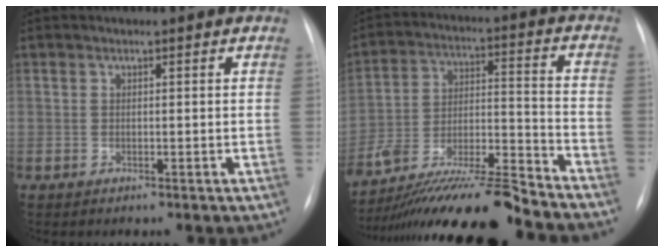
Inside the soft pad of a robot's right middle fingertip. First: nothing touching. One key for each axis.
{"total": 19.0, "fx": -16.9, "fy": 0.0, "fz": 8.8, "tx": -0.167, "ty": -0.006, "tz": -0.295}